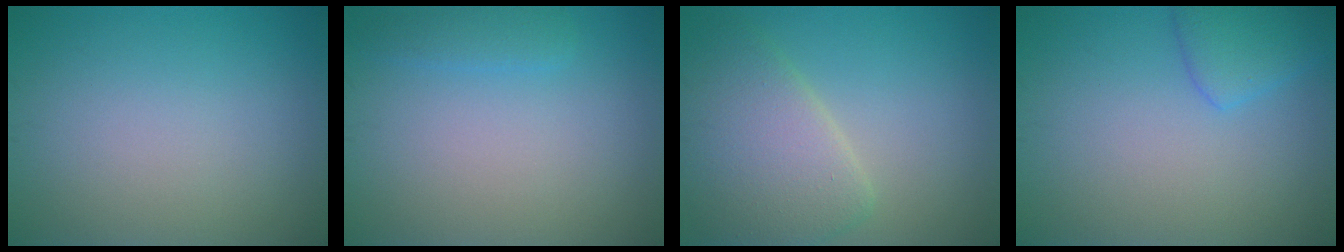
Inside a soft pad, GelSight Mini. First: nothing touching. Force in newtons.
{"total": 1.4, "press": 1.4, "slide": 0.1}
{"total": 5.8, "press": 5.8, "slide": 0.6}
{"total": 2.6, "press": 2.6, "slide": 0.2}